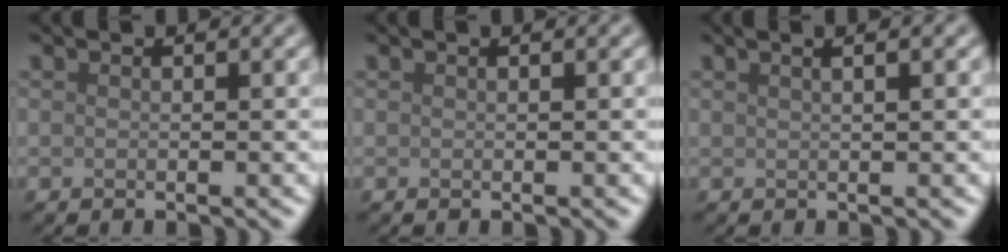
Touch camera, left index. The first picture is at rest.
{"total": 0.0}
{"total": 3.4, "force": [1.7, 1.6, 2.5], "torque": [-0.009, 0.020, -0.007]}